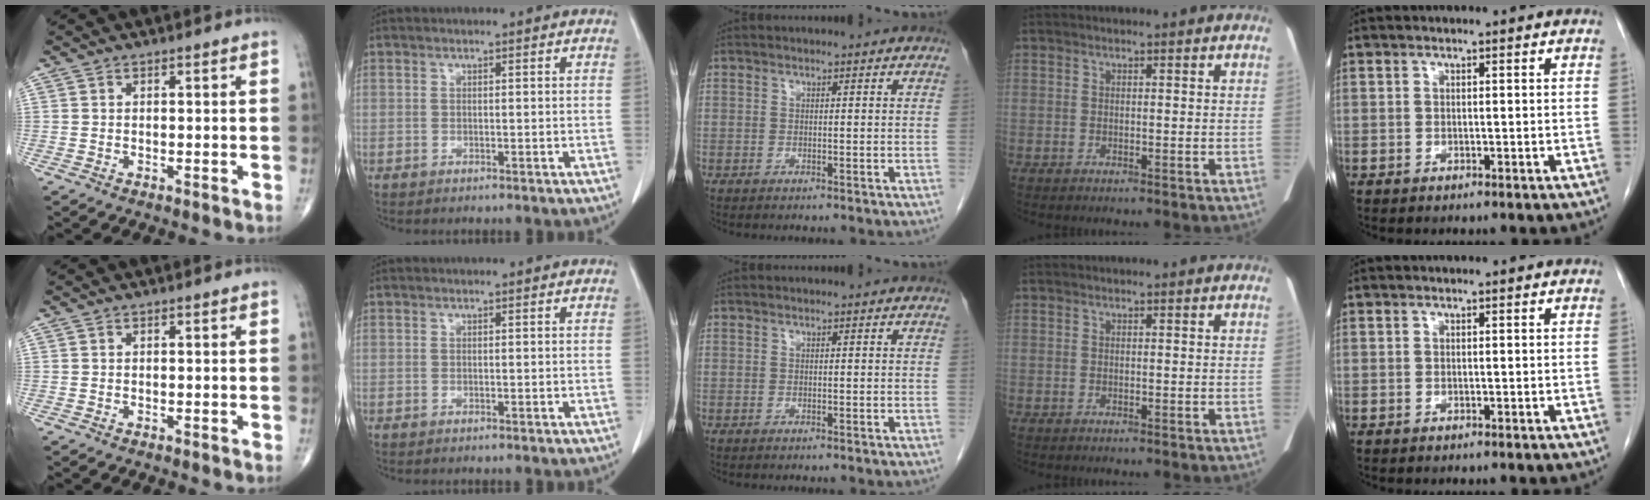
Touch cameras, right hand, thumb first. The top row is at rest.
{}